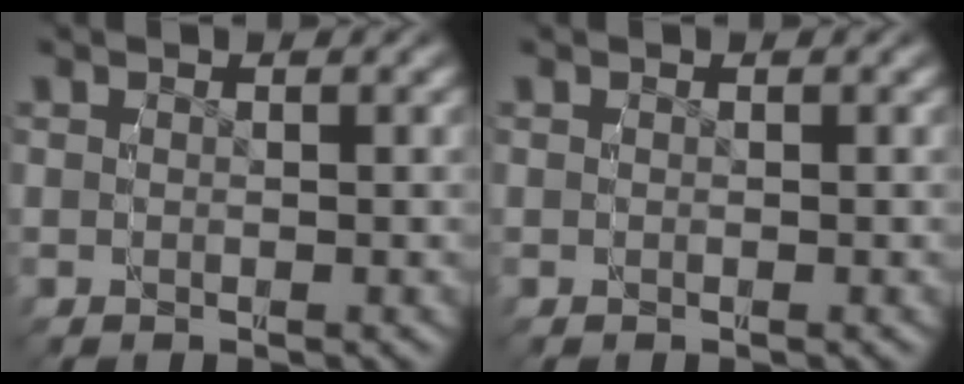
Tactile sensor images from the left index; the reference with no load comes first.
{"total": 0.0}